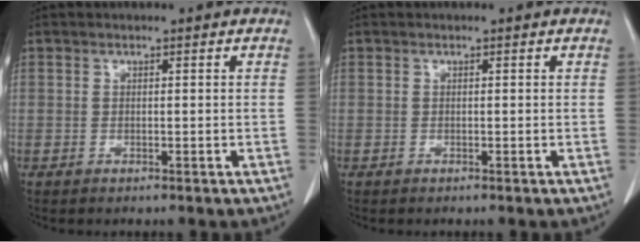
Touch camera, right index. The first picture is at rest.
{"total": 0.0}